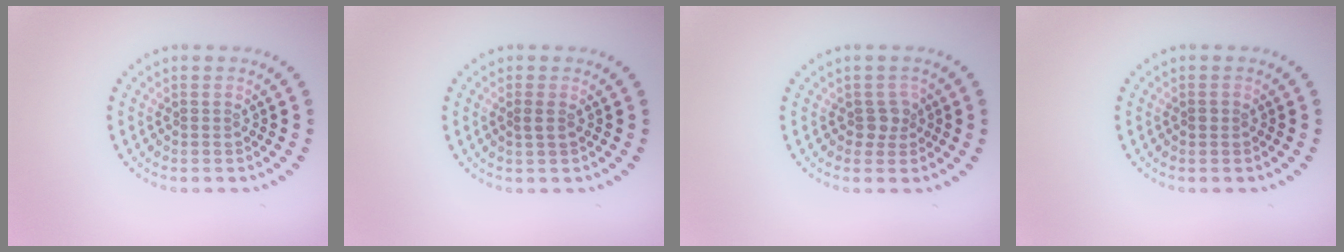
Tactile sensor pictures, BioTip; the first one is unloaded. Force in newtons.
{"total": 1.0, "press": 1.0, "slide": 0.3}
{"total": 1.7, "press": 1.5, "slide": 0.7}
{"total": 0.8, "press": 0.8, "slide": 0.1}